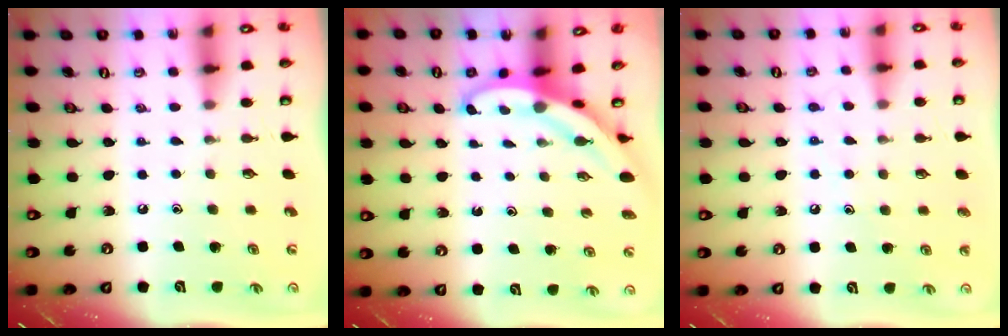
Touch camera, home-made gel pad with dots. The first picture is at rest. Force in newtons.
{"total": 4.0, "press": 4.0, "slide": 0.1}
{"total": 7.4, "press": 7.4, "slide": 0.5}